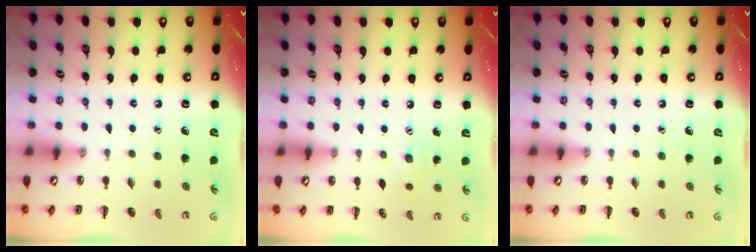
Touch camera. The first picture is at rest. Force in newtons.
{"total": 4.1, "press": 4.0, "slide": 1.0}
{"total": 0.0}